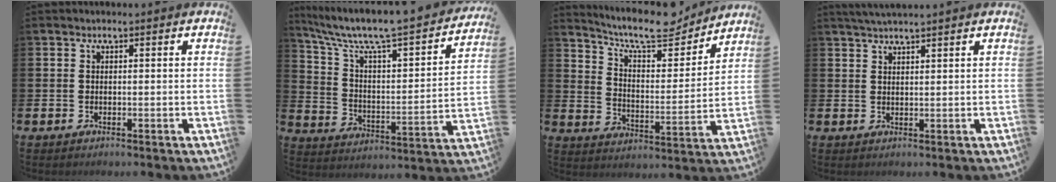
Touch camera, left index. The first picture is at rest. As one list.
[{"total": 7.7, "force": [6.7, 1.2, 3.8], "torque": [-0.106, -0.055, 0.106]}, {"total": 10.2, "force": [9.2, 2.2, 3.6], "torque": [-0.086, -0.062, 0.161]}, {"total": 2.2, "force": [2.1, -0.2, 0.6], "torque": [-0.019, -0.001, 0.041]}]